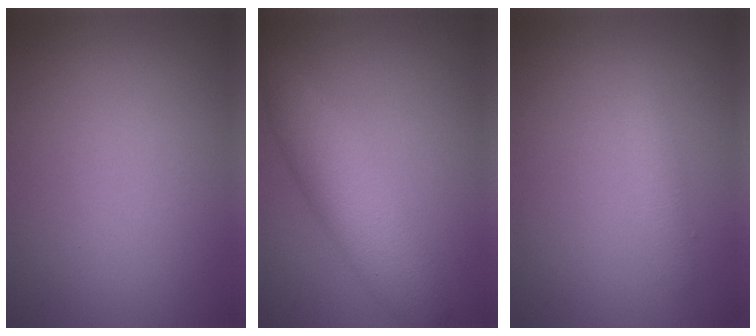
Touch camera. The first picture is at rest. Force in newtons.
{"total": 4.6, "press": 4.6, "slide": 0.1}
{"total": 1.4, "press": 1.4, "slide": 0.1}